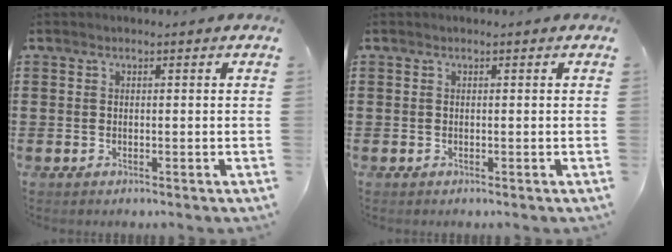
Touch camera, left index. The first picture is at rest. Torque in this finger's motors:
{"motor_torque": [-0.94, 1.19, 0.00, 0.00]}